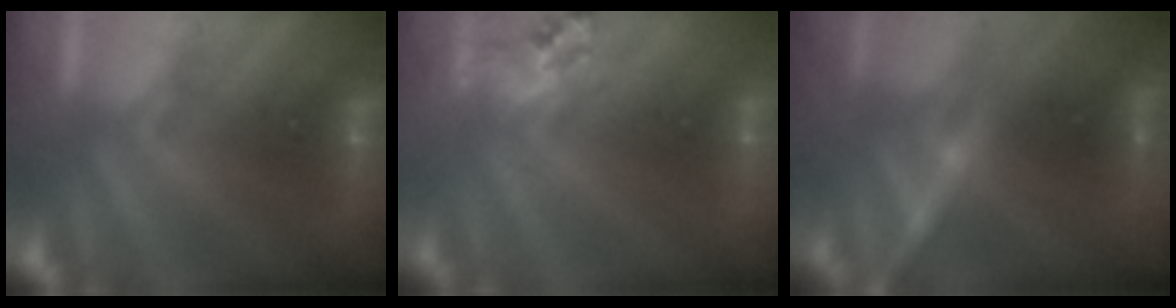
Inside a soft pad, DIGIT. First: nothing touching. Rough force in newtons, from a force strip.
{"total": 2.5}
{"total": 2.3}